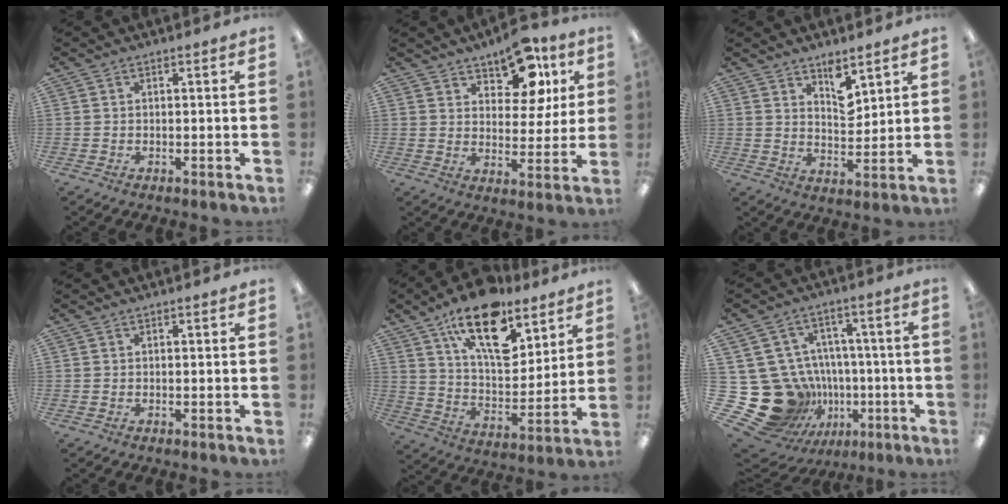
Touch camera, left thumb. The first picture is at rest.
{"total": 13.5, "force": [8.8, 7.3, 7.2], "torque": [-0.099, -0.041, 0.154]}
{"total": 6.8, "force": [5.1, 3.1, 3.3], "torque": [-0.034, -0.039, 0.084]}
{"total": 0.0}
{"total": 19.4, "force": [12.3, 9.1, 12.0], "torque": [-0.184, -0.065, 0.210]}
{"total": 24.0, "force": [-4.9, 20.9, 10.8], "torque": [-0.215, 0.007, -0.010]}